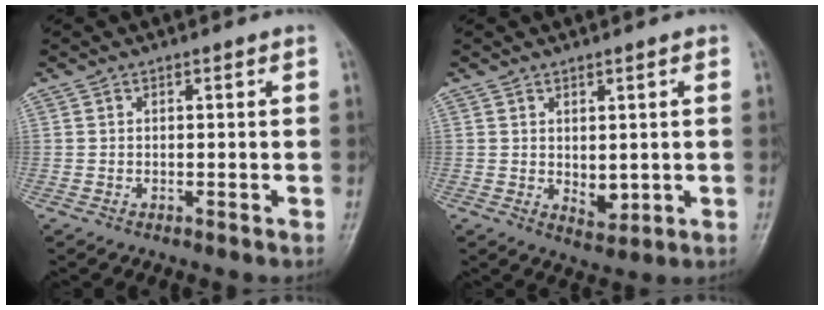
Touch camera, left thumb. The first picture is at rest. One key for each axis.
{"total": 4.3, "fx": 0.2, "fy": 2.6, "fz": 3.4, "tx": -0.038, "ty": -0.013, "tz": 0.013}